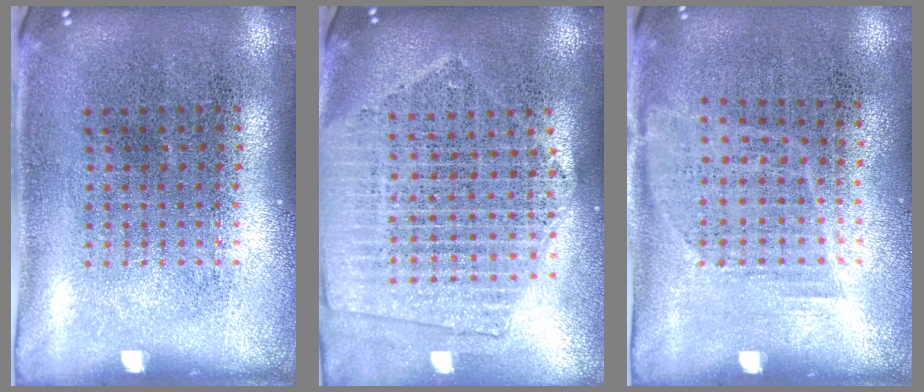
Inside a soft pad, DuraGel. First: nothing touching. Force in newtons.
{"total": 2.1, "press": 1.9, "slide": 0.8}
{"total": 1.1, "press": 0.8, "slide": 0.7}